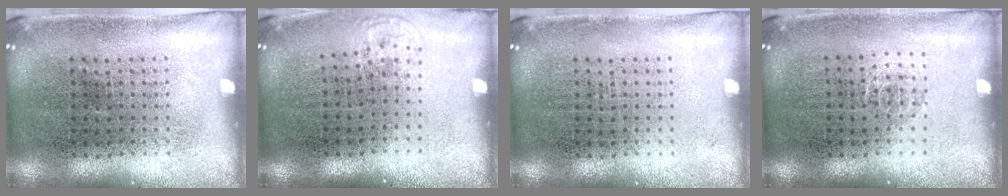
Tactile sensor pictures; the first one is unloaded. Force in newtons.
{"total": 0.6, "press": 0.5, "slide": 0.4}
{"total": 0.0}
{"total": 0.6, "press": 0.4, "slide": 0.4}